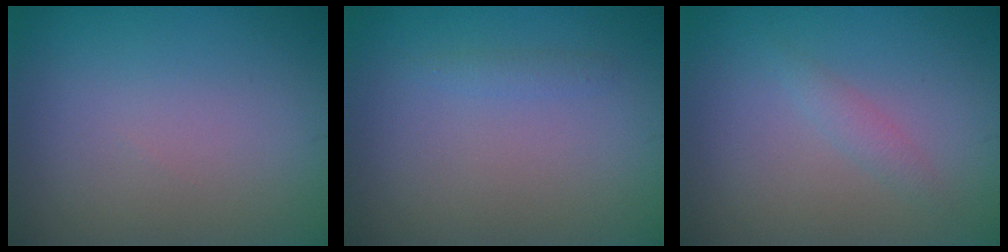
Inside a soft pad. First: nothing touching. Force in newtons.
{"total": 0.8, "press": 0.8, "slide": 0.1}
{"total": 1.2, "press": 1.2, "slide": 0.1}